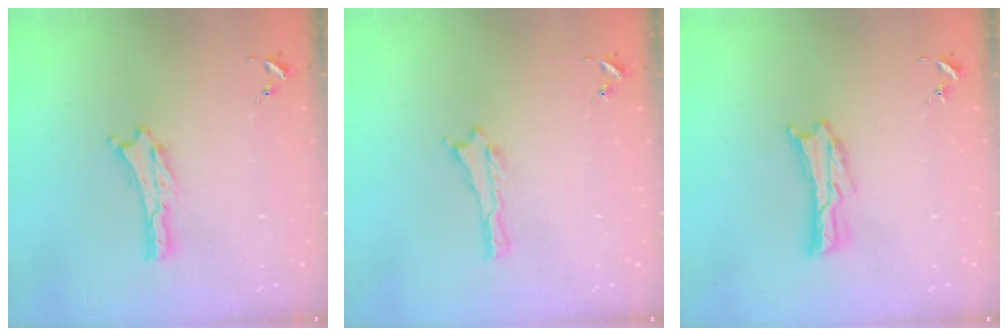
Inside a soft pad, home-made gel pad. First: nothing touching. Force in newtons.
{"total": 0.0}
{"total": 0.8, "press": 0.8, "slide": 0.2}